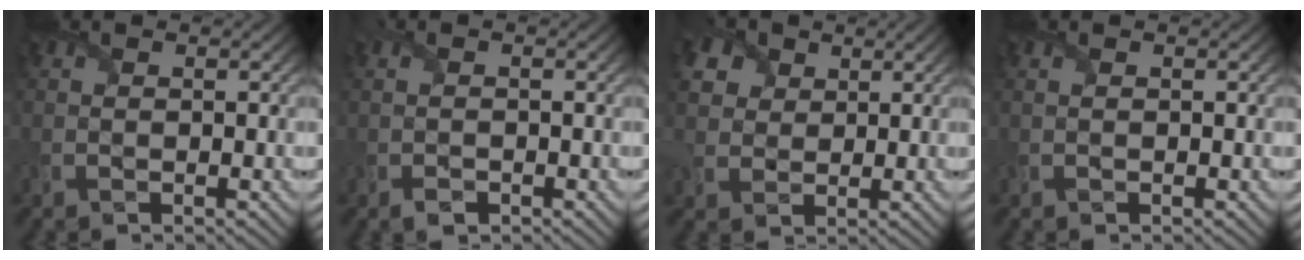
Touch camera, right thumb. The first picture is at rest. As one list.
[{"total": 1.1, "force": [-0.9, 0.5, 0.4], "torque": [-0.013, -0.003, -0.019]}, {"total": 5.9, "force": [2.9, 4.4, 2.6], "torque": [-0.096, 0.019, 0.046]}, {"total": 0.0}]